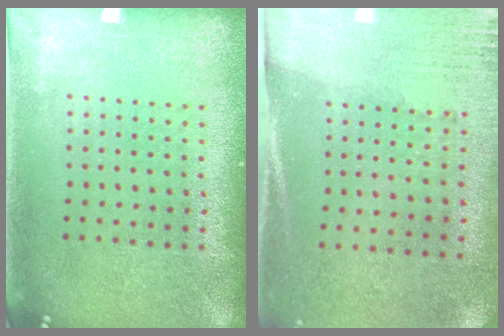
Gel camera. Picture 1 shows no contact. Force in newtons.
{"total": 2.7, "press": 2.4, "slide": 1.2}